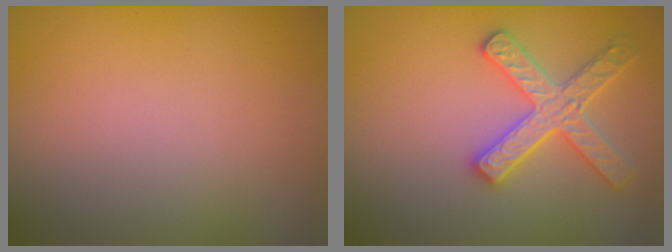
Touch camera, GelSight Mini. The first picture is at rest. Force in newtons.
{"total": 3.6, "press": 3.5, "slide": 1.0}